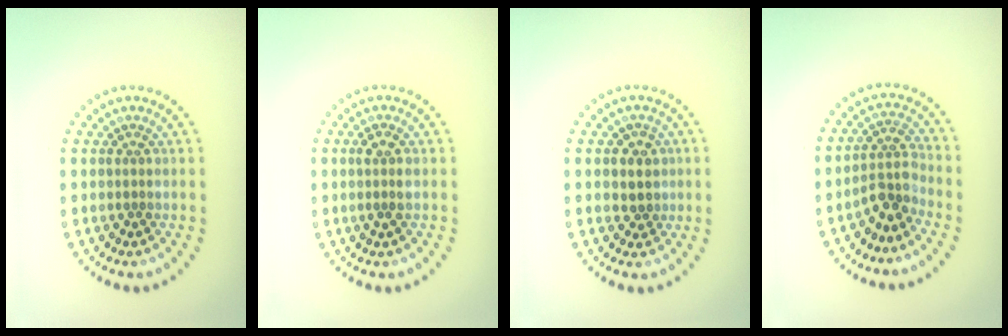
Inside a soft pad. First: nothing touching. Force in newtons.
{"total": 1.5, "press": 1.2, "slide": 0.9}
{"total": 1.7, "press": 1.6, "slide": 0.8}
{"total": 2.7, "press": 2.0, "slide": 1.9}